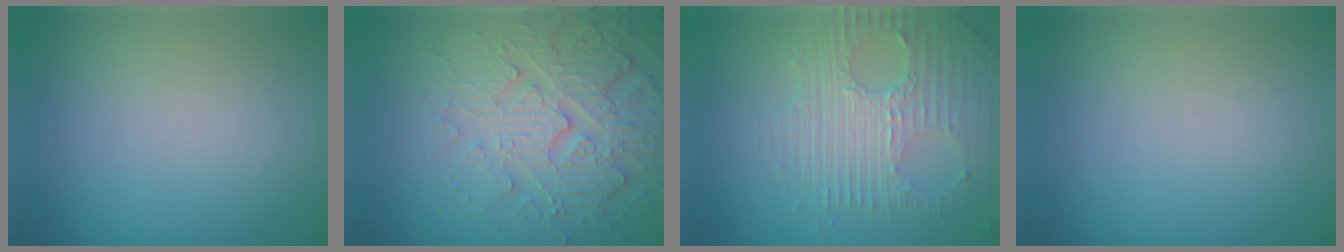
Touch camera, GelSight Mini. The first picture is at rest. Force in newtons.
{"total": 4.8, "press": 4.7, "slide": 1.2}
{"total": 6.8, "press": 4.6, "slide": 5.0}
{"total": 0.0}